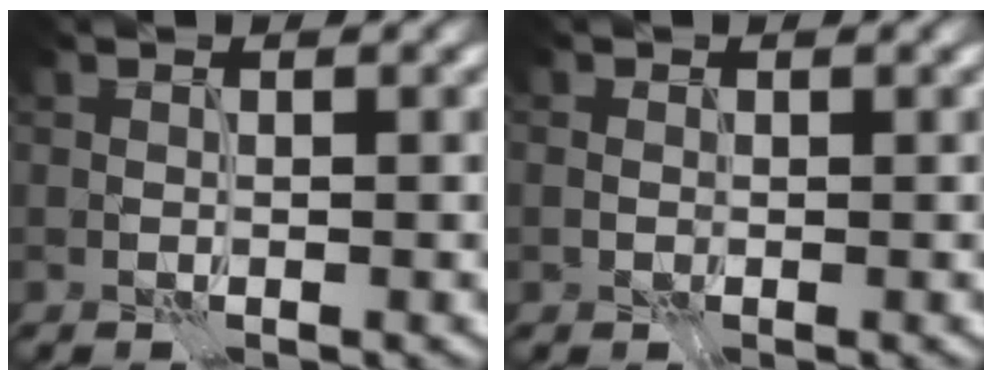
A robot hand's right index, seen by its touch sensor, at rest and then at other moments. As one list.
[{"total": 0.7, "force": [-0.1, 0.6, 0.2], "torque": [-0.003, -0.001, 0.003]}]